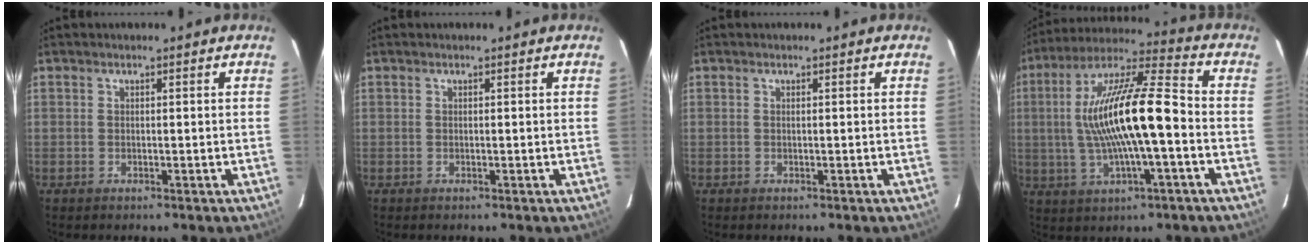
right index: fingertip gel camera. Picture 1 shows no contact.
{"total": 0.0}
{"total": 0.0}
{"total": 17.8, "force": [-1.5, 3.3, 17.4], "torque": [-0.326, 0.014, -0.029]}